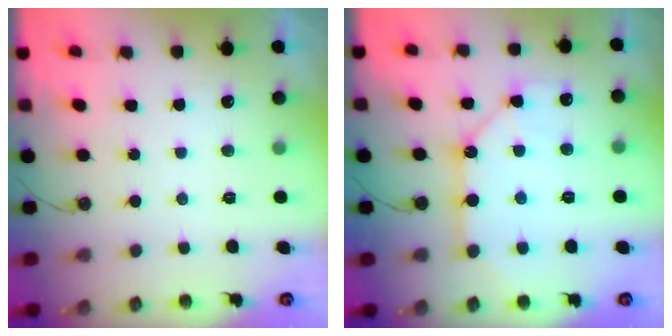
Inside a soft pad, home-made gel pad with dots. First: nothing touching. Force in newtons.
{"total": 12.1, "press": 12.1, "slide": 1.3}